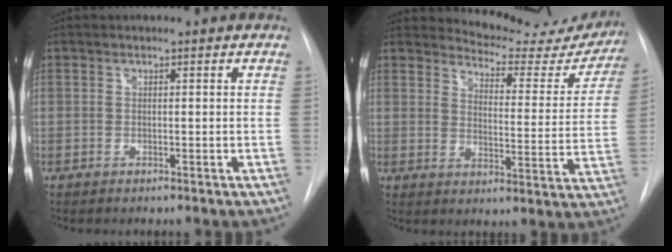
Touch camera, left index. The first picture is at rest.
{"total": 16.9, "force": [16.3, 3.6, 2.7], "torque": [-0.017, -0.070, 0.181]}